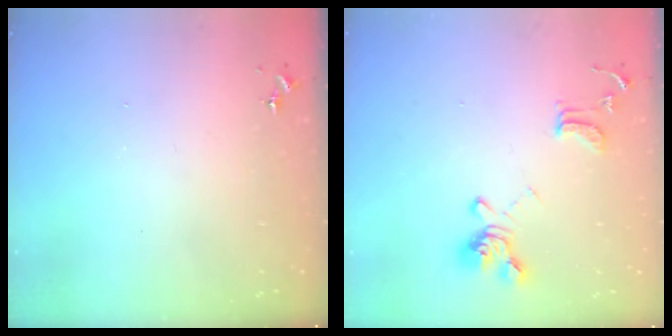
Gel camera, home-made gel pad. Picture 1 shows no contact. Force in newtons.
{"total": 14.3, "press": 14.2, "slide": 1.5}